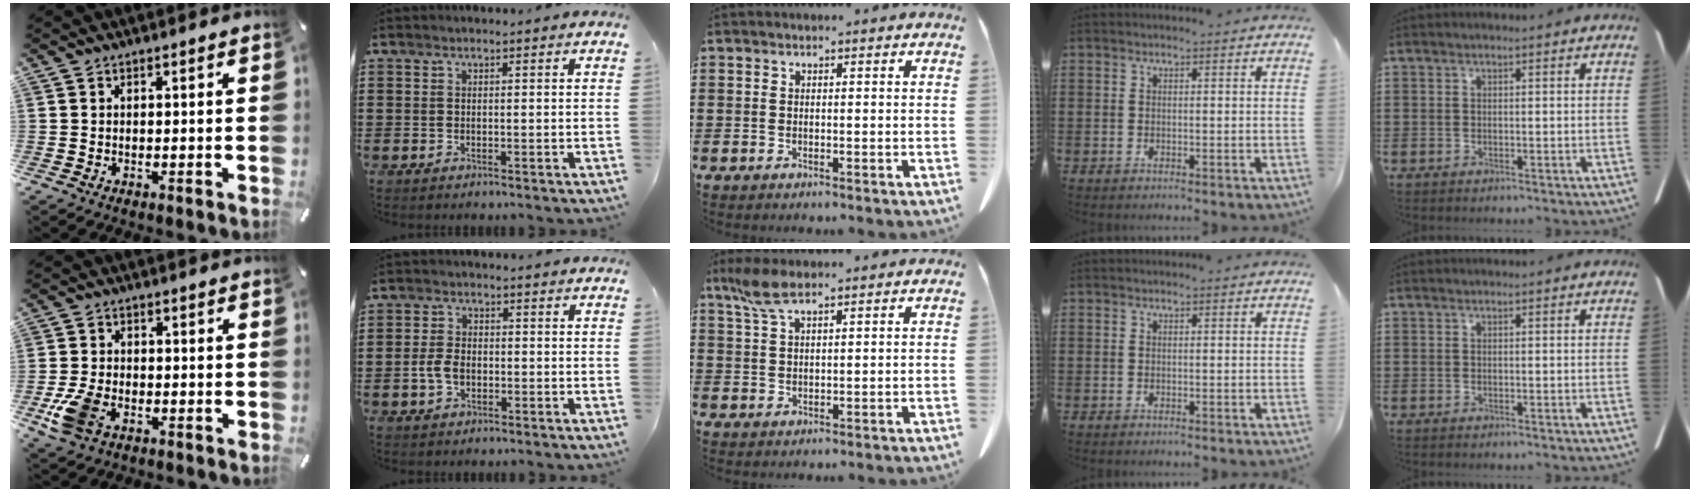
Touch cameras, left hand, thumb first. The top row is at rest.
{"thumb": {"total": 7.6, "force": [-3.3, 4.8, 4.9], "torque": [-0.121, 0.005, -0.062]}, "index": {"total": 3.9, "force": [-0.9, 2.5, 2.8], "torque": [-0.076, -0.003, -0.022]}, "middle": {"total": 5.3, "force": [3.3, 1.5, 3.8], "torque": [-0.090, 0.001, 0.059]}}